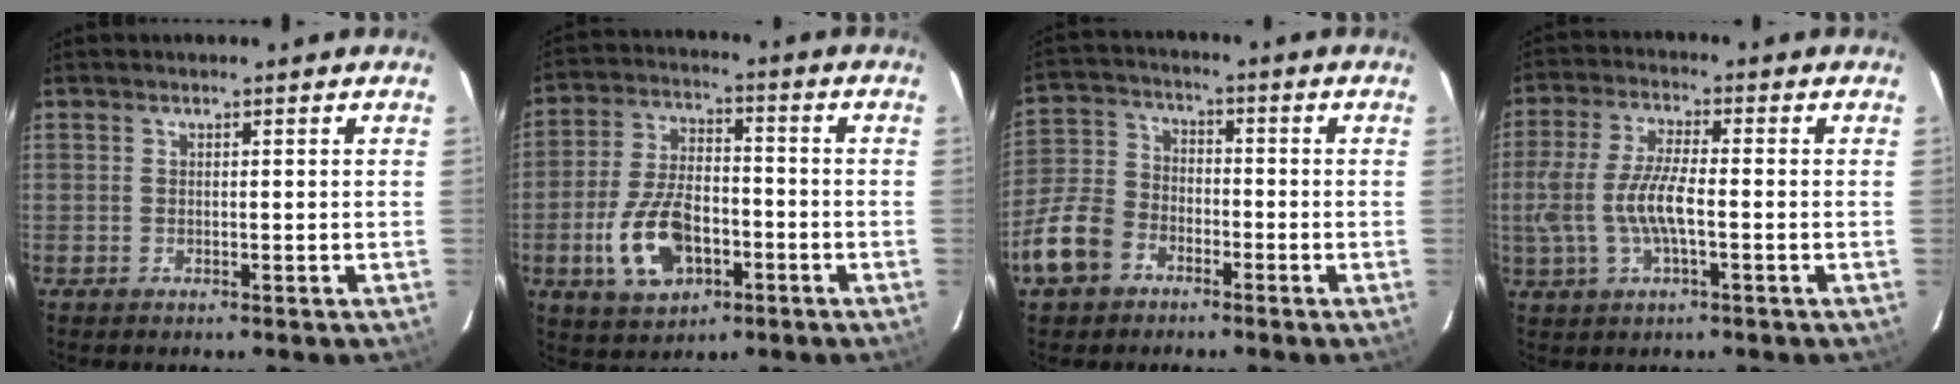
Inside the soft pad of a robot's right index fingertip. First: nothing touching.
{"total": 13.1, "force": [-4.7, 7.4, 9.7], "torque": [-0.202, 0.005, -0.074]}
{"total": 11.4, "force": [-6.2, 8.1, 5.2], "torque": [-0.128, 0.022, -0.120]}
{"total": 9.8, "force": [-1.8, 2.8, 9.2], "torque": [-0.197, -0.002, -0.034]}